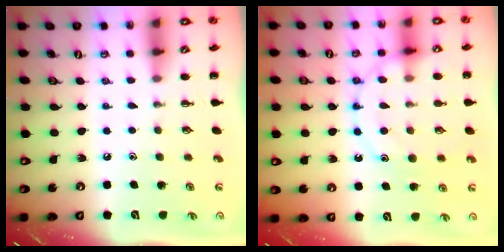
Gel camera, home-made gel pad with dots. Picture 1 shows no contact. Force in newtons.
{"total": 13.5, "press": 13.5, "slide": 1.1}